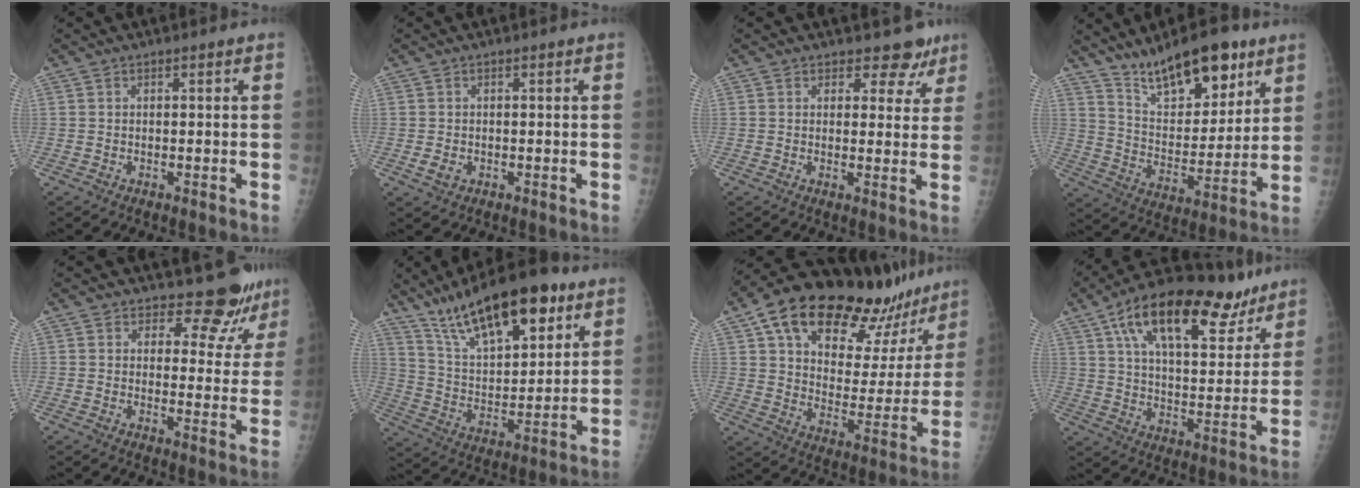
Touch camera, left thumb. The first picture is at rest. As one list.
[{"total": 2.0, "force": [-0.4, 1.6, 1.1], "torque": [-0.018, -0.002, -0.001]}, {"total": 5.6, "force": [4.3, 3.5, 0.7], "torque": [0.026, -0.026, 0.043]}, {"total": 17.2, "force": [11.9, 6.7, 10.5], "torque": [-0.125, -0.069, 0.208]}, {"total": 8.6, "force": [7.8, 3.5, 1.0], "torque": [0.024, -0.061, 0.084]}, {"total": 21.2, "force": [13.2, 8.1, 14.6], "torque": [-0.207, -0.049, 0.232]}, {"total": 27.3, "force": [19.3, 12.5, 14.7], "torque": [-0.188, -0.054, 0.285]}, {"total": 23.0, "force": [13.6, 10.4, 15.4], "torque": [-0.210, -0.021, 0.221]}]